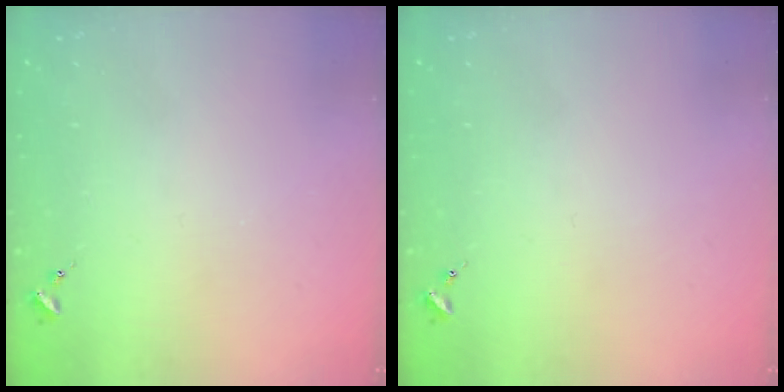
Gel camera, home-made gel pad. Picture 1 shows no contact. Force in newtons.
{"total": 0.0}